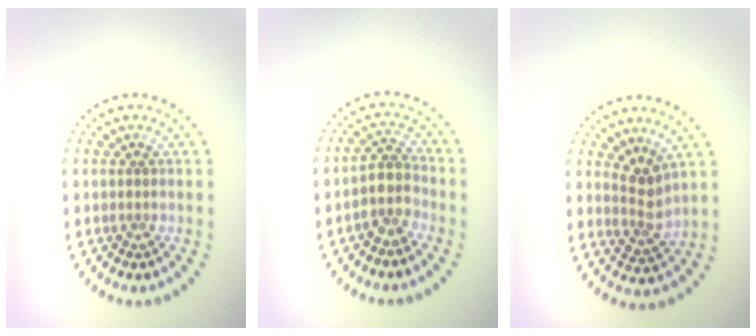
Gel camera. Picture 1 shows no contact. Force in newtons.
{"total": 2.8, "press": 2.4, "slide": 1.5}
{"total": 2.4, "press": 1.9, "slide": 1.5}